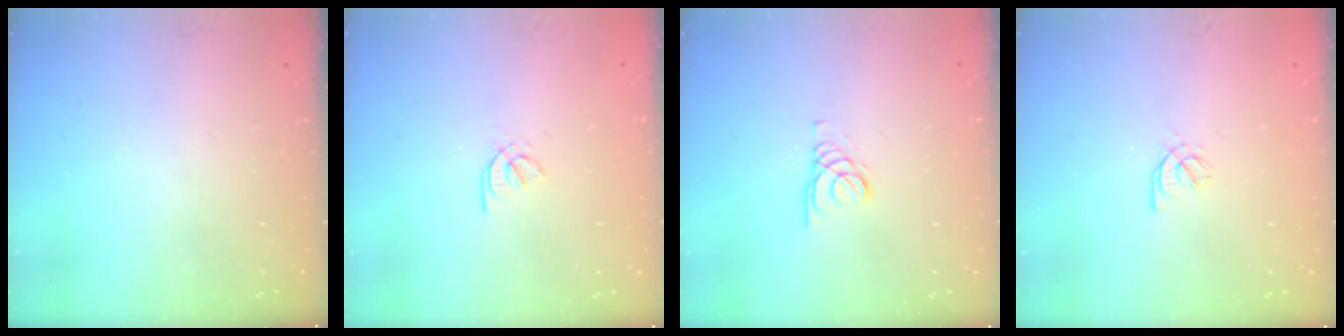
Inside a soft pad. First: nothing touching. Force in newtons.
{"total": 1.7, "press": 1.7, "slide": 0.3}
{"total": 1.4, "press": 1.3, "slide": 0.2}
{"total": 1.5, "press": 1.4, "slide": 0.2}